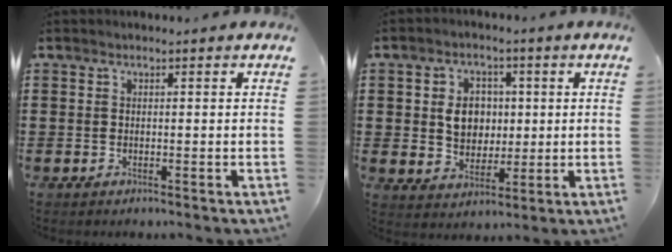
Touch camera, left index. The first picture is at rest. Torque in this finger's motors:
{"motor_torque": [1.17, 0.97, 0.27, 0.07]}